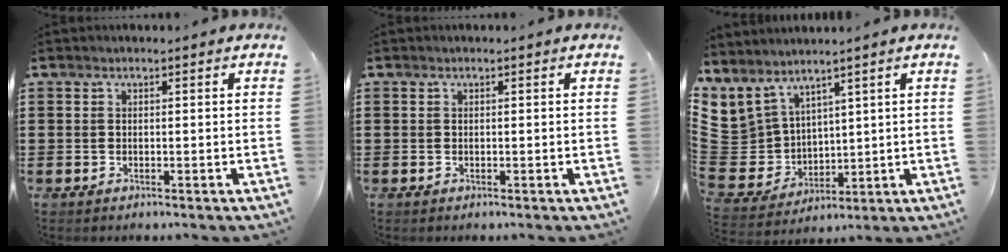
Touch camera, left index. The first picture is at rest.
{"total": 0.0}
{"total": 5.6, "force": [3.8, 4.1, 0.2], "torque": [-0.059, -0.043, 0.072]}